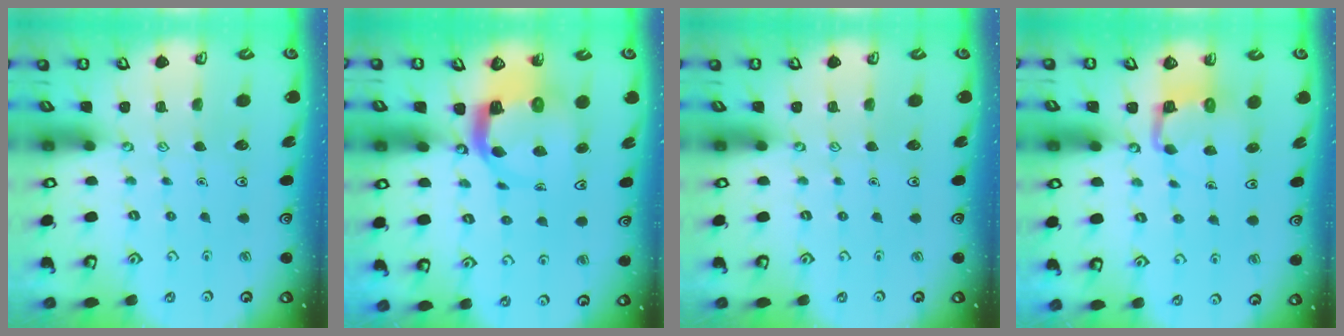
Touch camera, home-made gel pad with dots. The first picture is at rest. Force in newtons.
{"total": 6.6, "press": 6.5, "slide": 0.8}
{"total": 0.0}
{"total": 4.2, "press": 4.2, "slide": 0.2}